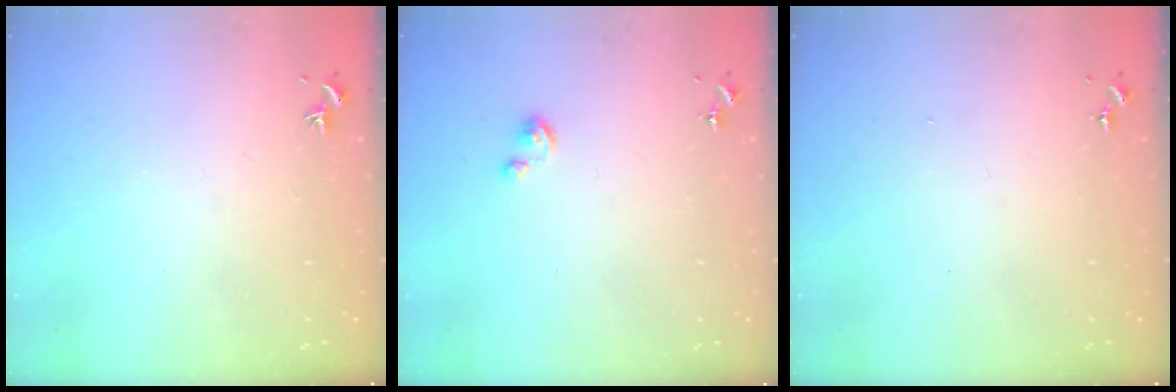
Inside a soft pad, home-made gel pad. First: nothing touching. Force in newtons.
{"total": 2.8, "press": 2.8, "slide": 0.2}
{"total": 0.0}